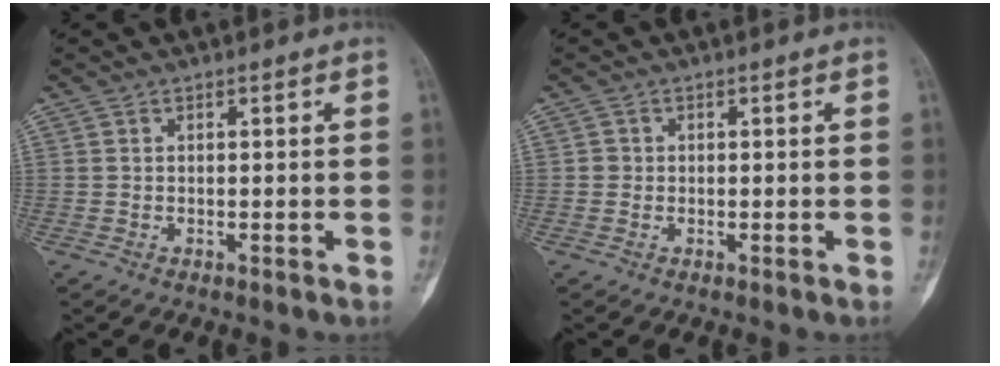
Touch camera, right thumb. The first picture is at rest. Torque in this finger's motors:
{"motor_torque": [0.07, 0.00, 0.12, -0.03, 0.01]}